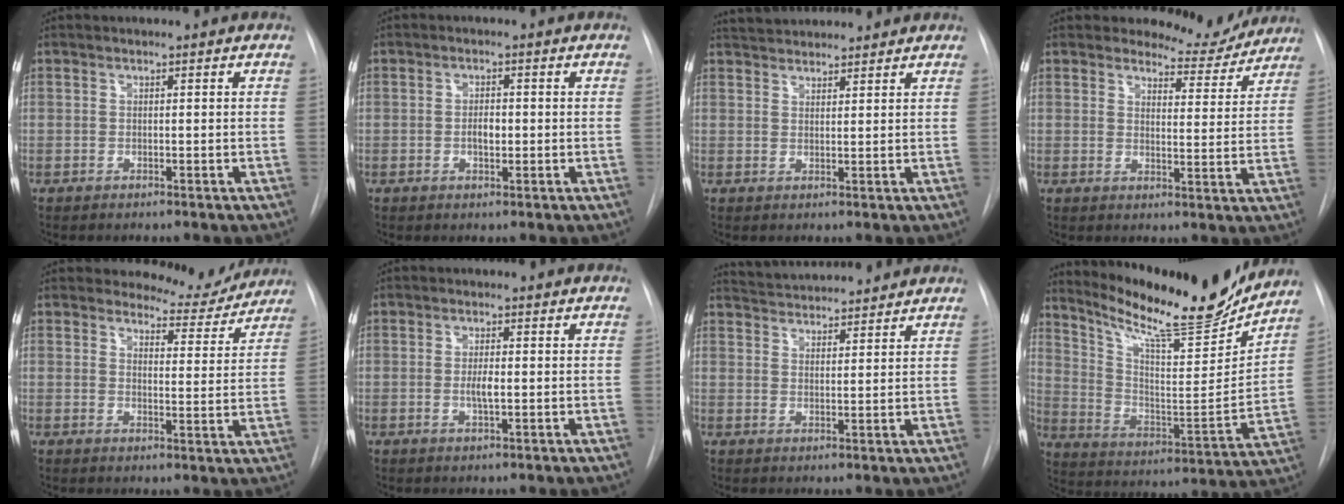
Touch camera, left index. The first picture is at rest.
{"total": 2.4, "force": [-1.2, 1.0, 1.9], "torque": [-0.033, -0.003, -0.016]}
{"total": 6.0, "force": [5.6, 1.3, 1.5], "torque": [-0.027, 0.031, 0.088]}
{"total": 6.2, "force": [5.8, 1.9, -0.1], "torque": [0.012, -0.032, 0.067]}
{"total": 6.5, "force": [6.2, 1.9, -0.2], "torque": [0.015, -0.032, 0.070]}
{"total": 2.5, "force": [-1.1, 0.4, 2.2], "torque": [-0.044, -0.007, -0.015]}
{"total": 9.5, "force": [9.2, 1.3, 2.3], "torque": [-0.040, 0.017, 0.135]}
{"total": 21.5, "force": [18.7, 2.8, 10.3], "torque": [-0.180, -0.046, 0.287]}